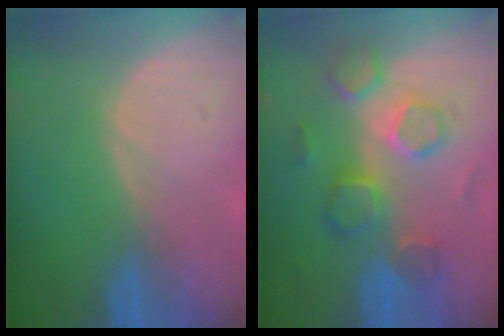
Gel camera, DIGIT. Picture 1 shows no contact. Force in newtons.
{"total": 8.3, "press": 8.1, "slide": 1.8}